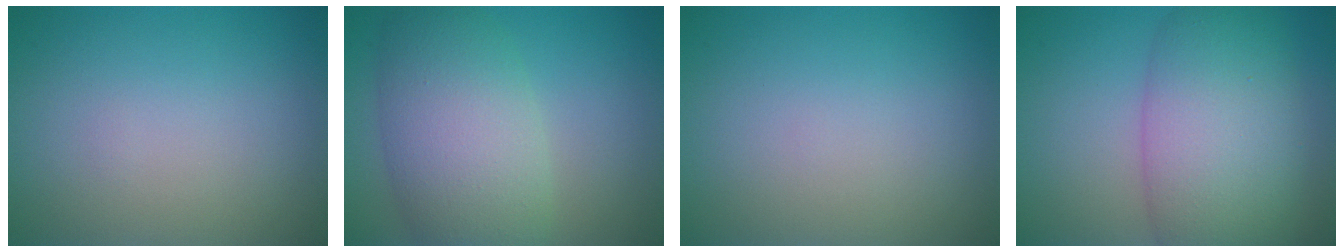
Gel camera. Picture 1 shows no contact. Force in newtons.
{"total": 8.1, "press": 8.1, "slide": 0.4}
{"total": 0.0}
{"total": 9.4, "press": 9.4, "slide": 0.2}